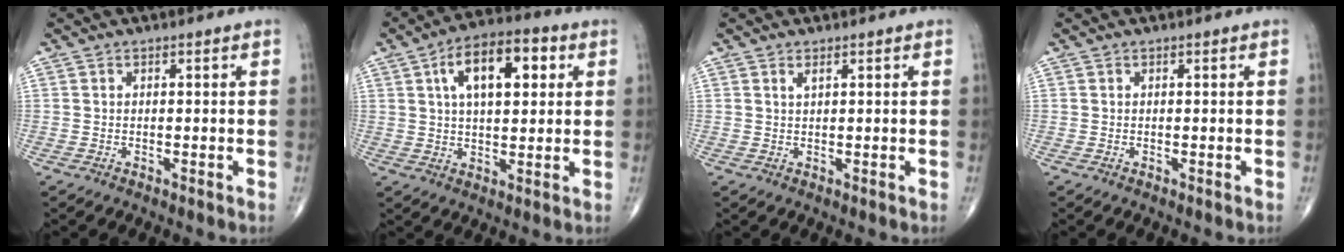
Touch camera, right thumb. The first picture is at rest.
{"total": 13.2, "force": [4.1, 6.5, 10.8], "torque": [-0.156, 0.010, 0.062]}
{"total": 1.0, "force": [0.7, 0.3, 0.7], "torque": [-0.012, -0.001, 0.013]}
{"total": 0.0}